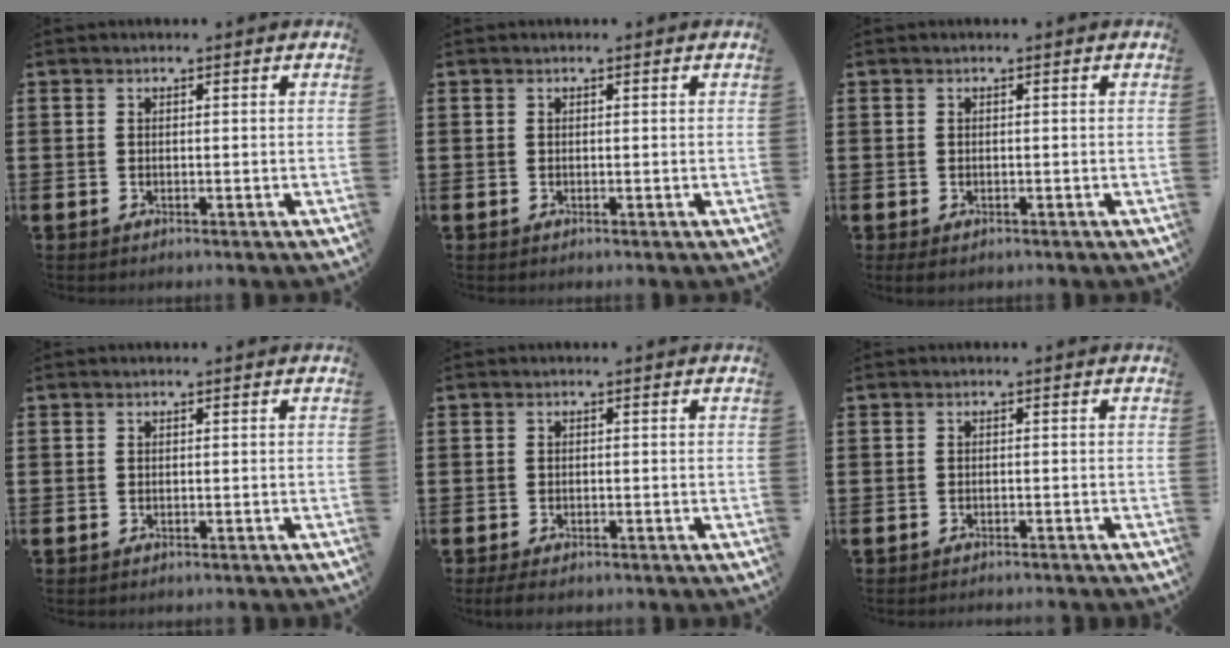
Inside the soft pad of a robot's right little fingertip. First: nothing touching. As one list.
[{"total": 0.0}, {"total": 0.0}, {"total": 0.0}, {"total": 1.1, "force": [-0.7, 0.4, 0.7], "torque": [-0.014, 0.000, -0.016]}, {"total": 0.7, "force": [-0.7, -0.1, -0.1], "torque": [0.001, 0.000, -0.015]}]